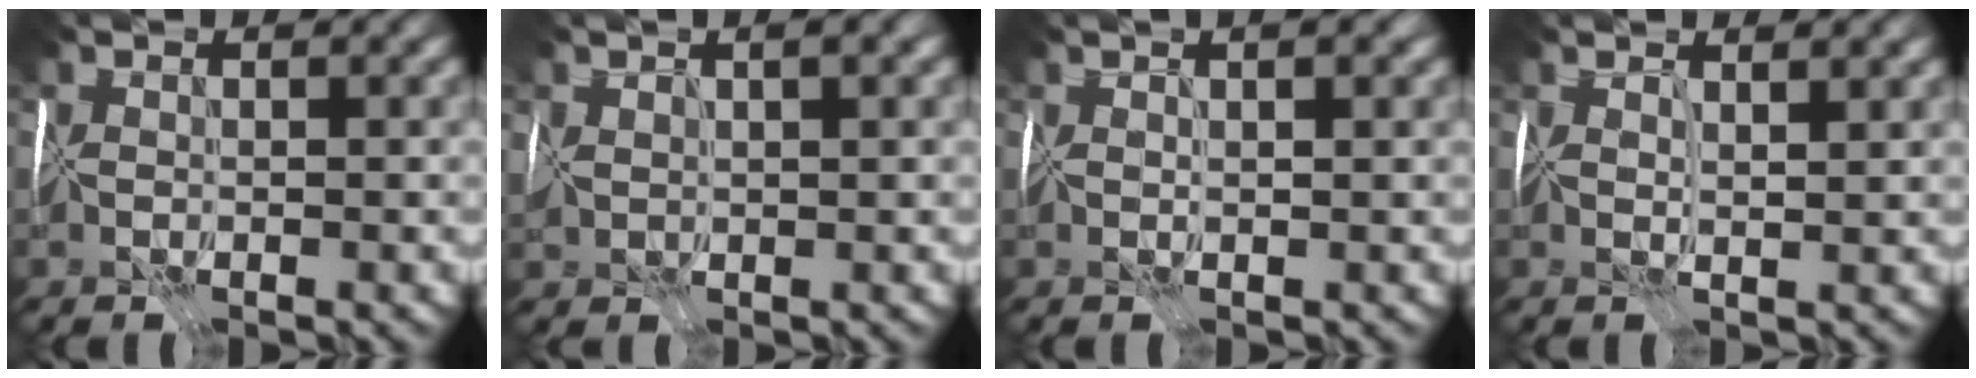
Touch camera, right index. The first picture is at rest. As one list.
[{"total": 4.9, "force": [2.9, 2.5, 3.1], "torque": [-0.046, 0.028, 0.051]}, {"total": 4.1, "force": [2.8, 1.3, 2.7], "torque": [-0.023, 0.023, 0.037]}, {"total": 3.0, "force": [2.7, 0.4, 1.3], "torque": [-0.007, 0.008, 0.046]}]